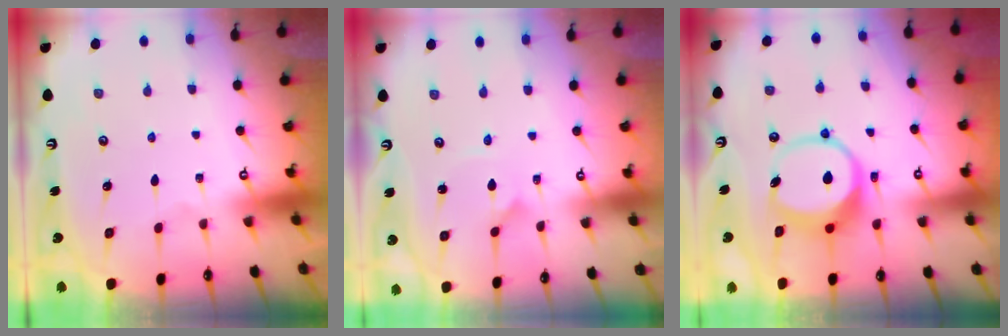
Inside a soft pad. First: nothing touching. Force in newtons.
{"total": 1.5, "press": 1.5, "slide": 0.1}
{"total": 9.4, "press": 9.3, "slide": 1.1}